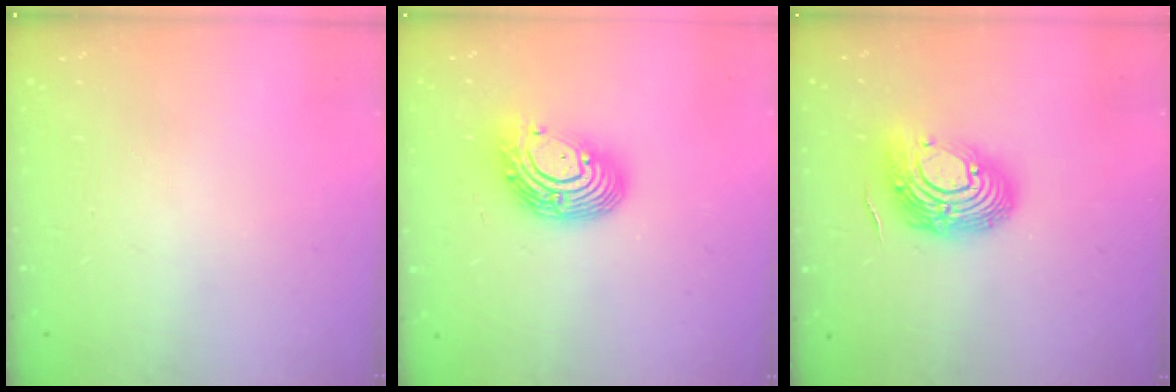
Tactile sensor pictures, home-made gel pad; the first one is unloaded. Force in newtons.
{"total": 13.2, "press": 13.2, "slide": 0.8}
{"total": 14.7, "press": 14.6, "slide": 1.2}